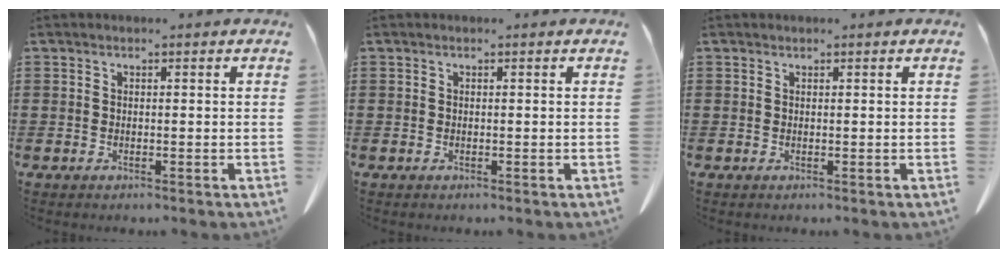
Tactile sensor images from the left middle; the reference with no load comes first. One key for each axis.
{"total": 0.0}
{"total": 0.0}